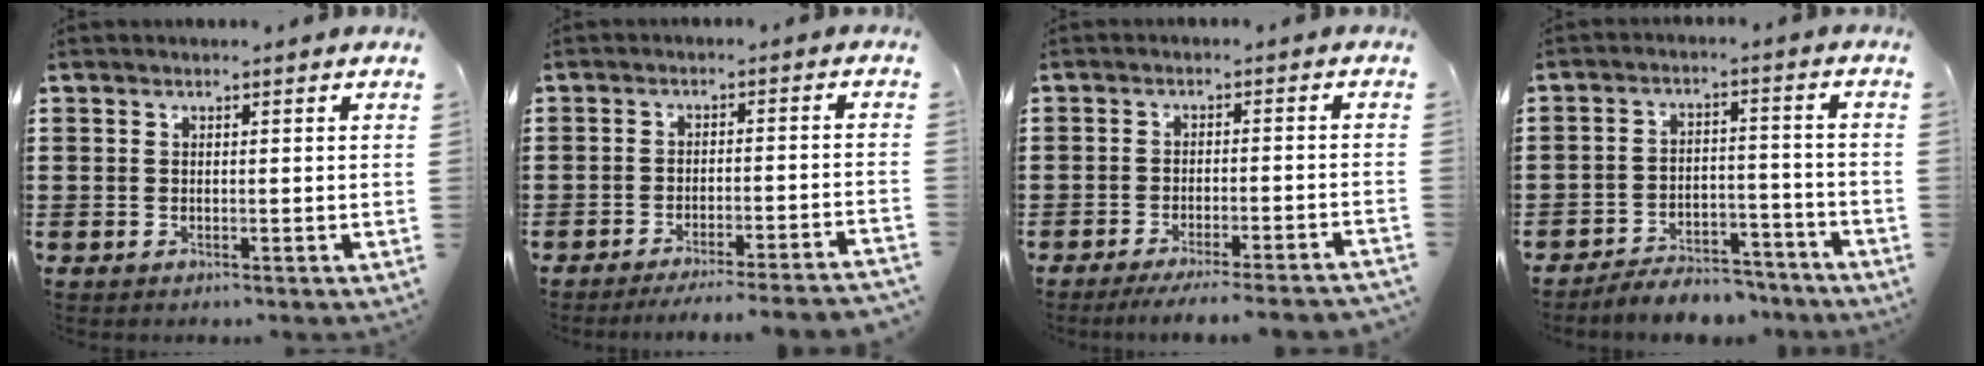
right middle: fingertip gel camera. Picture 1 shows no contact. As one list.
[{"total": 3.5, "force": [-3.2, -0.7, 1.3], "torque": [-0.021, -0.008, -0.065]}, {"total": 3.6, "force": [-3.2, -0.5, 1.5], "torque": [-0.024, -0.008, -0.061]}, {"total": 5.2, "force": [-5.1, 0.7, 0.7], "torque": [-0.011, 0.012, -0.102]}]